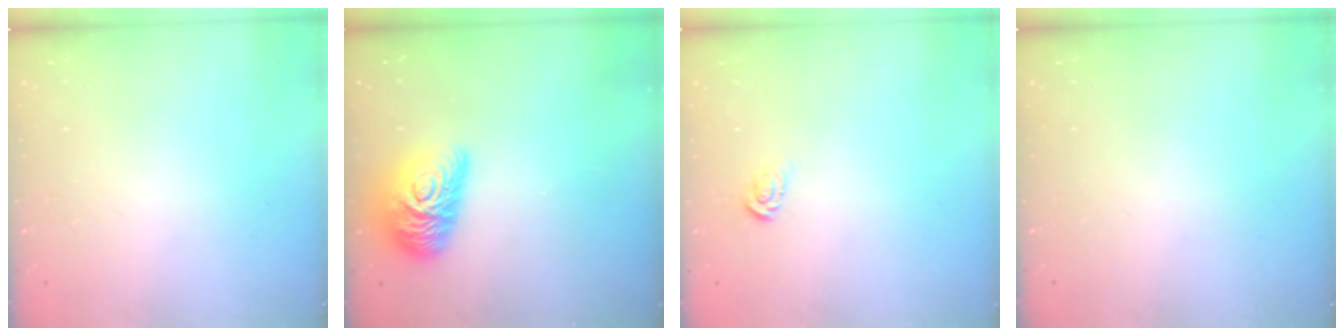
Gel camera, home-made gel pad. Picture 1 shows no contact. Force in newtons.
{"total": 14.3, "press": 14.2, "slide": 0.9}
{"total": 3.1, "press": 3.1, "slide": 0.0}
{"total": 0.0}